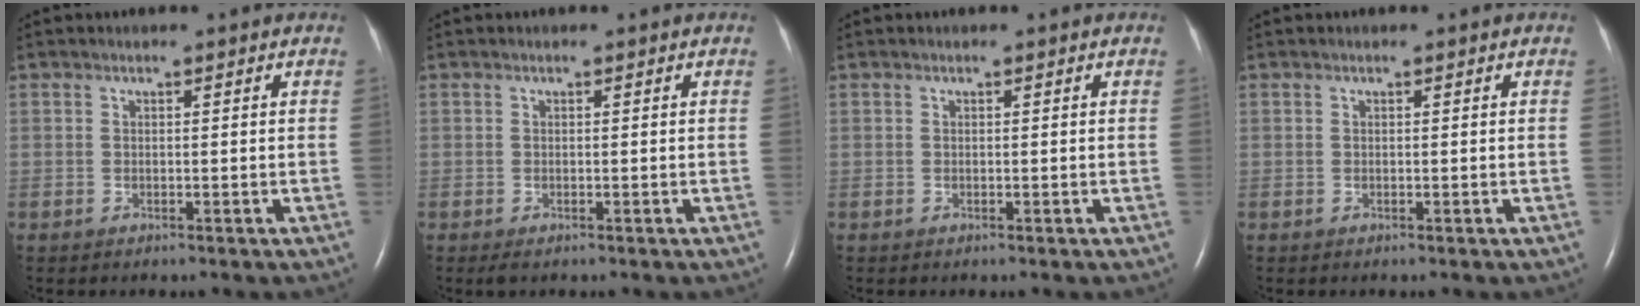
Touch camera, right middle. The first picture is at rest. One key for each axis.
{"total": 0.8, "fx": -0.5, "fy": 0.3, "fz": 0.6, "tx": -0.012, "ty": -0.003, "tz": -0.004}
{"total": 0.0}
{"total": 0.0}